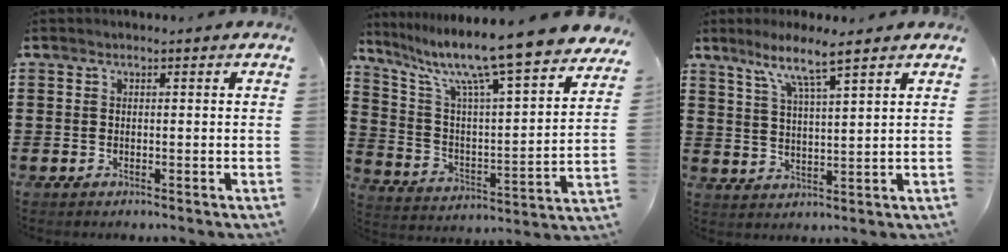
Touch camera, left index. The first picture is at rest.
{"total": 11.8, "force": [9.8, -0.2, 6.7], "torque": [-0.156, -0.076, 0.156]}
{"total": 6.0, "force": [4.6, -0.2, 3.9], "torque": [-0.090, -0.016, 0.078]}